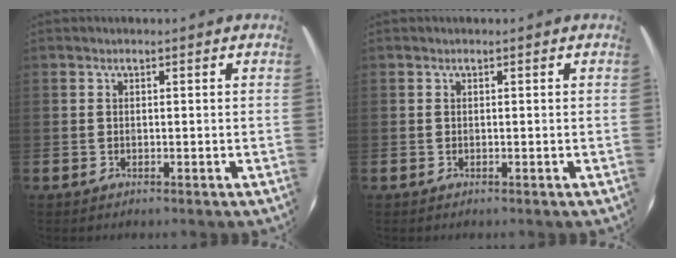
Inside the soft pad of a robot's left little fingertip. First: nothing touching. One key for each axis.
{"total": 0.0}